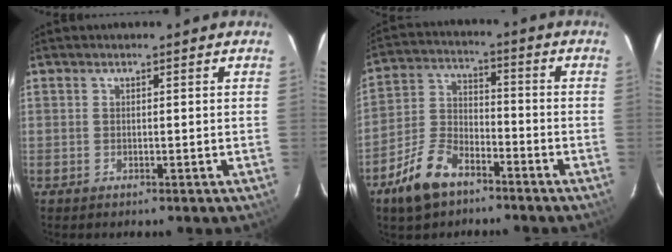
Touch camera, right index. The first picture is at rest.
{"total": 11.2, "force": [-7.5, 5.6, 6.1], "torque": [-0.141, 0.008, -0.141]}